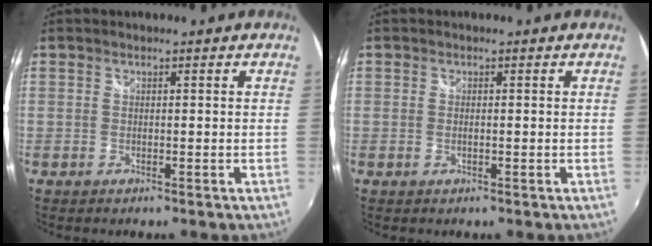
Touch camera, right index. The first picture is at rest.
{"total": 0.6, "force": [0.0, 0.2, 0.6], "torque": [-0.014, -0.001, -0.002]}